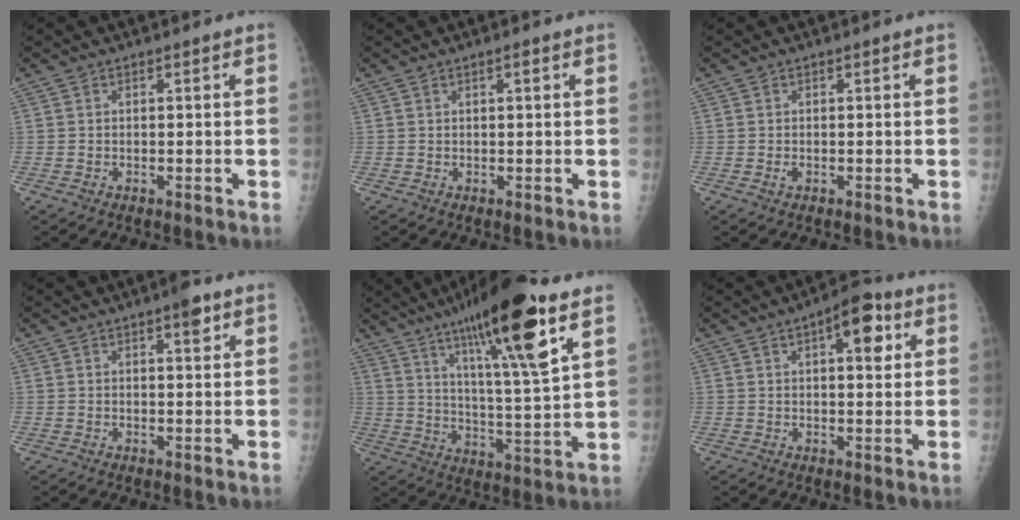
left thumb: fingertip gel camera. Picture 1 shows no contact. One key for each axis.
{"total": 1.0, "fx": 0.5, "fy": 0.2, "fz": 0.9, "tx": -0.014, "ty": 0.001, "tz": 0.007}
{"total": 0.6, "fx": -0.1, "fy": 0.3, "fz": 0.5, "tx": -0.007, "ty": 0.001, "tz": 0.001}
{"total": 3.3, "fx": 1.9, "fy": 1.0, "fz": 2.5, "tx": -0.029, "ty": -0.006, "tz": 0.023}
{"total": 20.7, "fx": 11.9, "fy": 2.5, "fz": 16.7, "tx": -0.266, "ty": -0.048, "tz": 0.195}
{"total": 8.4, "fx": 3.4, "fy": 3.5, "fz": 6.9, "tx": -0.072, "ty": -0.001, "tz": 0.041}